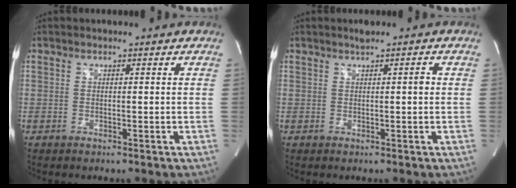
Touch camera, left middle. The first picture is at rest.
{"total": 1.7, "force": [0.6, 0.2, 1.6], "torque": [-0.028, 0.009, 0.012]}